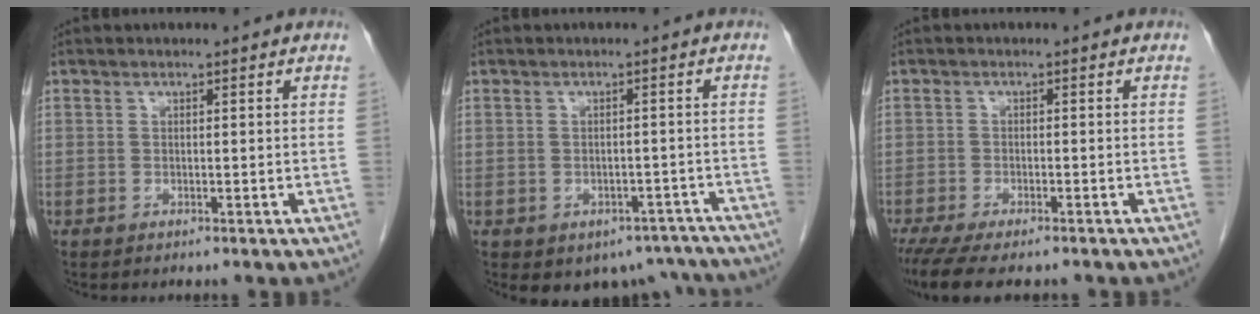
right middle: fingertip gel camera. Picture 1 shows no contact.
{"total": 8.0, "force": [-6.0, 4.9, 1.7], "torque": [-0.003, 0.015, -0.068]}
{"total": 9.7, "force": [-7.9, 2.5, 5.1], "torque": [-0.078, -0.011, -0.119]}